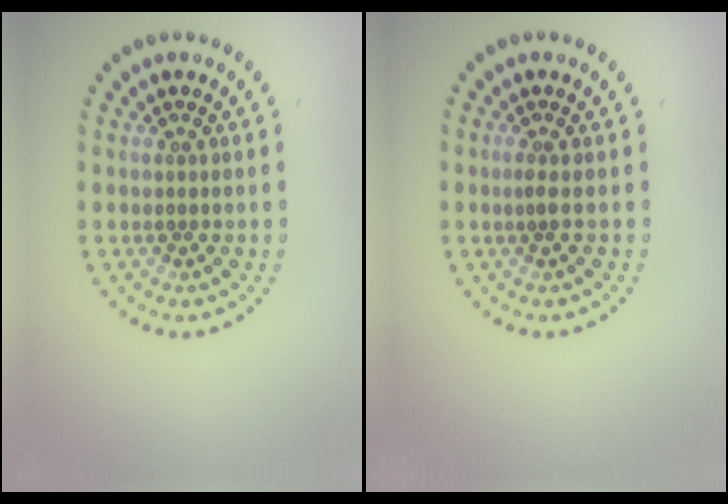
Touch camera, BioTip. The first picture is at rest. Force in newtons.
{"total": 0.7, "press": 0.4, "slide": 0.5}